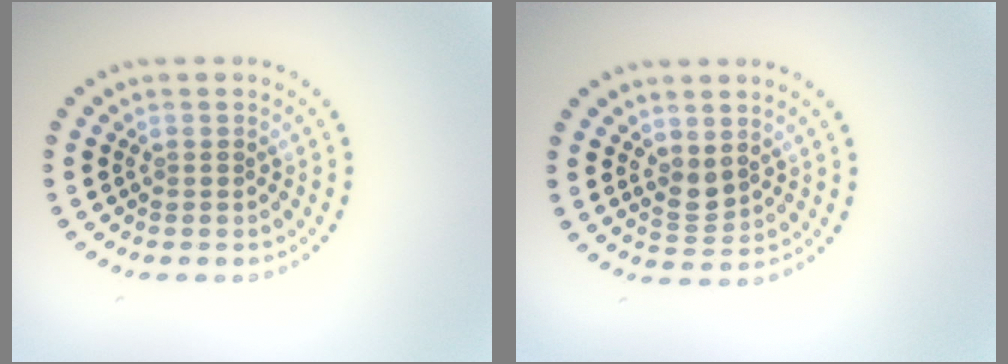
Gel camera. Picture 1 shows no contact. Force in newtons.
{"total": 1.7, "press": 1.4, "slide": 0.9}